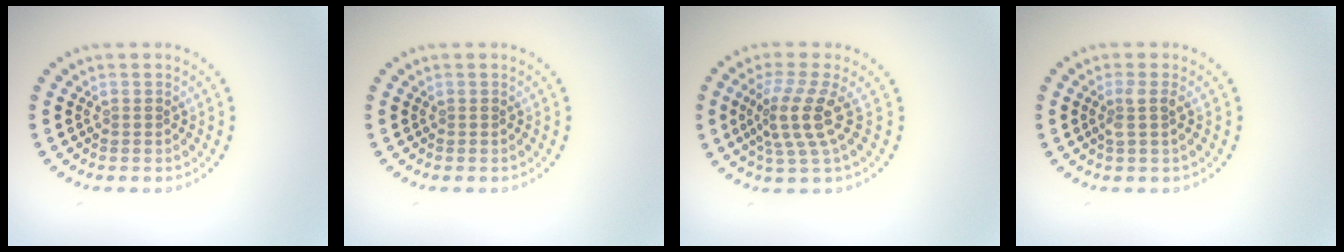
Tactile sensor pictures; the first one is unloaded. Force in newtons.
{"total": 0.0}
{"total": 3.9, "press": 3.0, "slide": 2.5}
{"total": 1.6, "press": 1.3, "slide": 0.9}